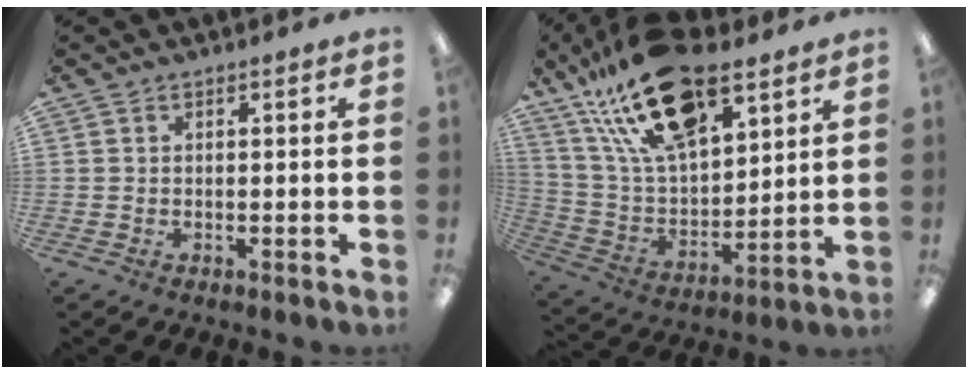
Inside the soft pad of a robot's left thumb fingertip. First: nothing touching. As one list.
[{"total": 24.4, "force": [15.6, 10.9, 15.3], "torque": [-0.296, -0.071, 0.275]}]